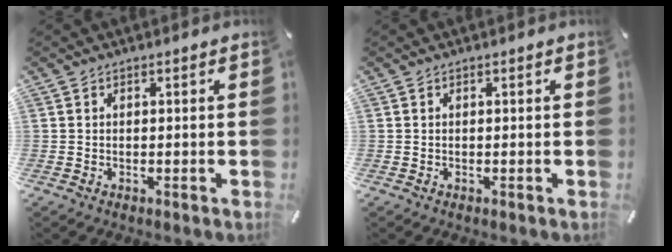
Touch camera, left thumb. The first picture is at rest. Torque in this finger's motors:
{"motor_torque": [-0.04, 0.04, 0.00, 0.05, 0.00]}